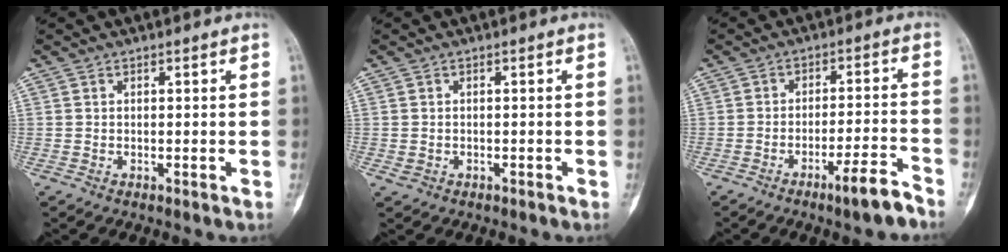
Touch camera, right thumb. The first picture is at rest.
{"total": 1.1, "force": [-0.3, 0.9, 0.6], "torque": [-0.014, 0.008, 0.003]}
{"total": 7.2, "force": [-5.1, 0.9, 5.0], "torque": [-0.079, 0.036, -0.079]}